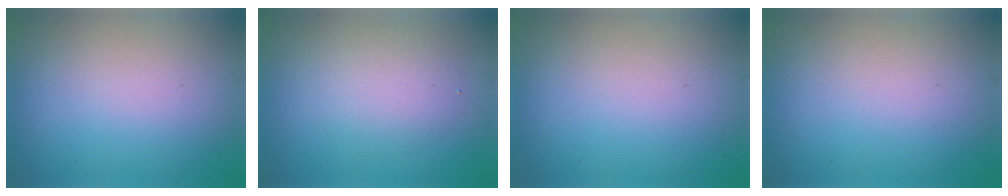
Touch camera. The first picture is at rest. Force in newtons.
{"total": 2.9, "press": 2.9, "slide": 0.3}
{"total": 0.0}
{"total": 0.0}